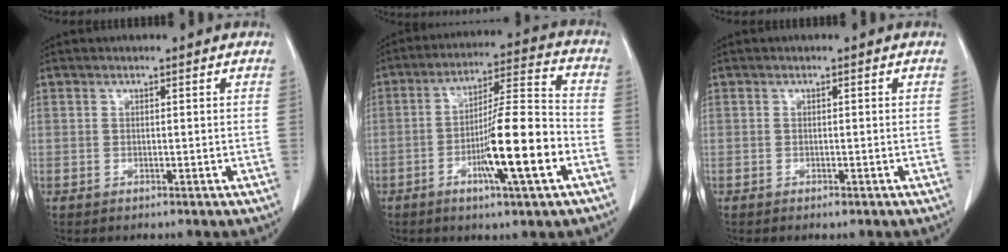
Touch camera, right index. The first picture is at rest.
{"total": 13.6, "force": [-4.6, 0.6, 12.8], "torque": [-0.214, -0.002, -0.077]}
{"total": 0.7, "force": [-0.5, 0.2, 0.5], "torque": [-0.007, -0.001, -0.005]}